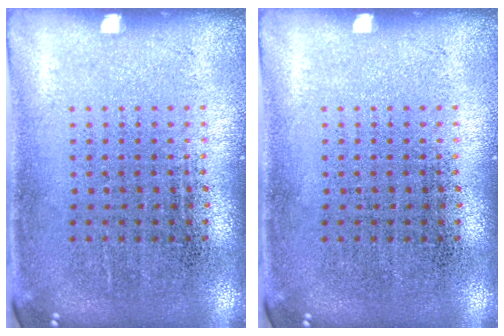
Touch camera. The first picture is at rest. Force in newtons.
{"total": 0.0}